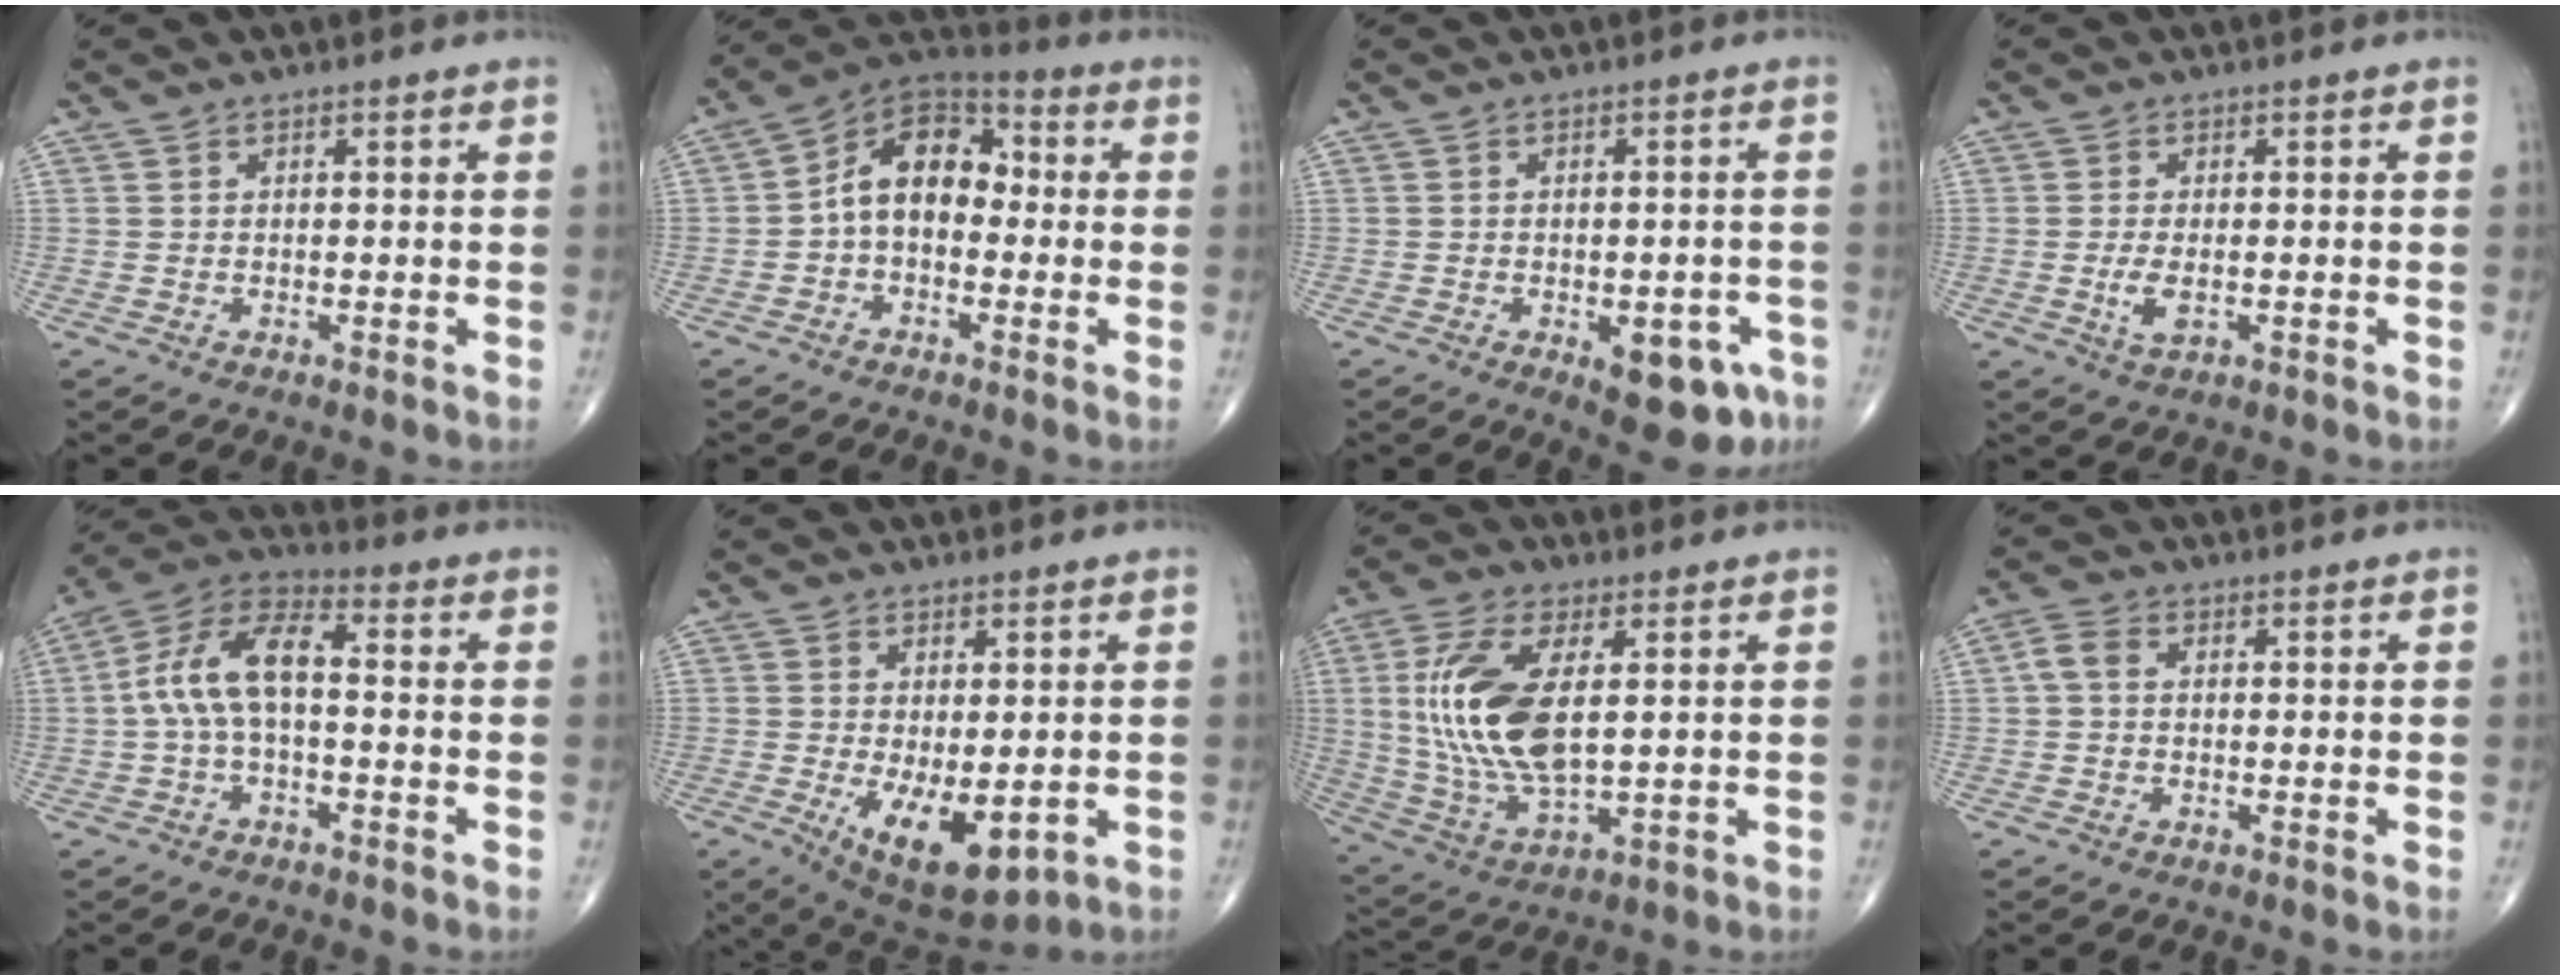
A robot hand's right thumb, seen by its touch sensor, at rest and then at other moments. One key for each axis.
{"total": 11.7, "fx": -0.6, "fy": 7.8, "fz": 8.7, "tx": -0.111, "ty": 0.039, "tz": -0.030}
{"total": 9.5, "fx": -4.4, "fy": 4.6, "fz": 7.1, "tx": -0.061, "ty": 0.017, "tz": -0.046}
{"total": 3.4, "fx": -0.8, "fy": 1.5, "fz": 2.9, "tx": -0.061, "ty": -0.005, "tz": -0.015}
{"total": 10.9, "fx": -0.5, "fy": 5.2, "fz": 9.6, "tx": -0.189, "ty": 0.043, "tz": -0.017}
{"total": 10.1, "fx": -2.3, "fy": 4.6, "fz": 8.7, "tx": -0.119, "ty": -0.019, "tz": -0.017}
{"total": 16.4, "fx": 2.4, "fy": 7.4, "fz": 14.5, "tx": -0.304, "ty": -0.012, "tz": 0.054}
{"total": 2.9, "fx": 0.2, "fy": 2.0, "fz": 2.1, "tx": -0.044, "ty": 0.009, "tz": -0.003}